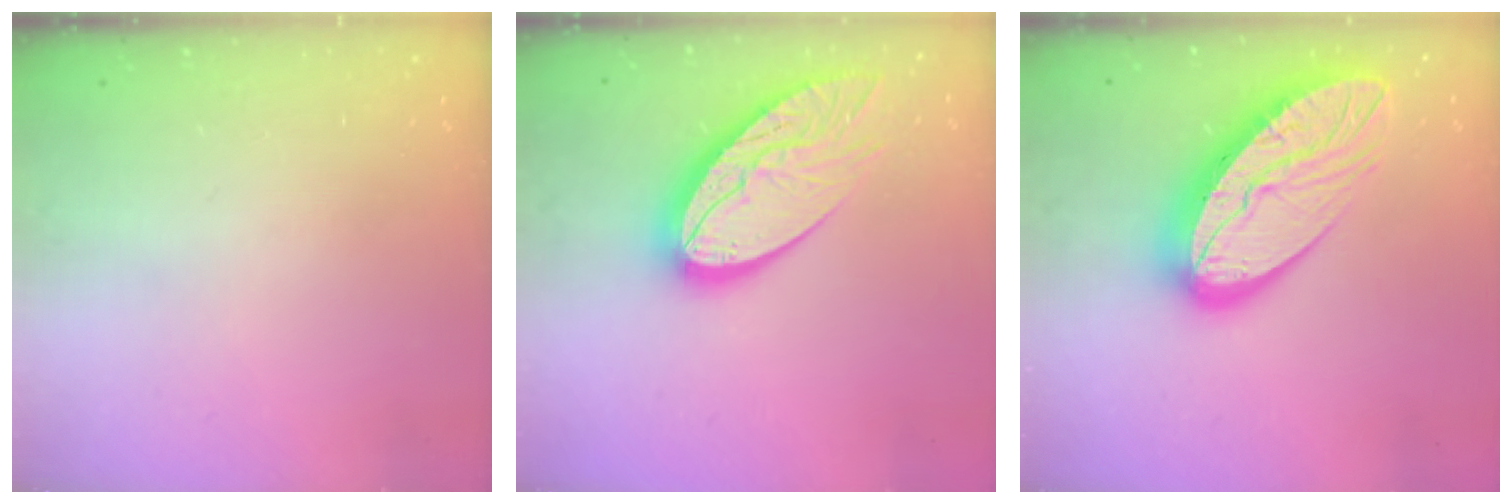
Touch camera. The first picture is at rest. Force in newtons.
{"total": 22.0, "press": 21.9, "slide": 1.9}
{"total": 20.8, "press": 20.7, "slide": 2.0}